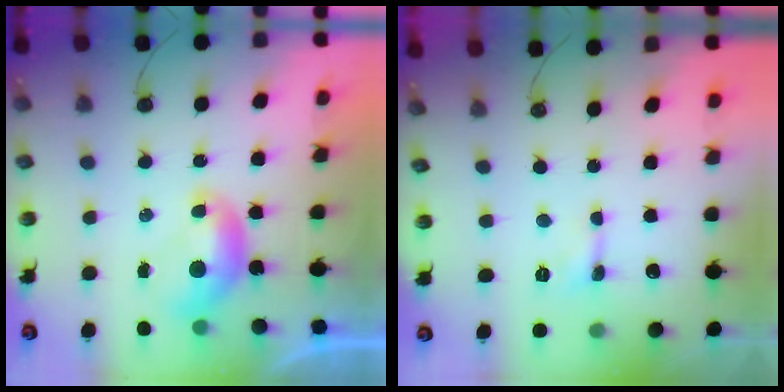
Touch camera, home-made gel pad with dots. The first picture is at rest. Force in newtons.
{"total": 0.0}